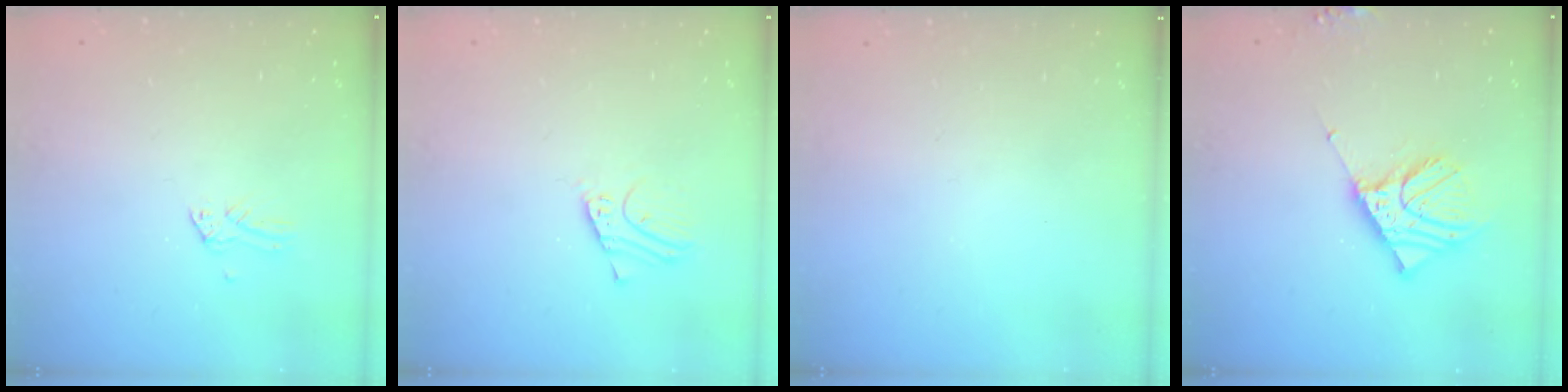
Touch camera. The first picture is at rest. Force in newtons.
{"total": 3.7, "press": 3.7, "slide": 0.2}
{"total": 0.0}
{"total": 9.6, "press": 9.5, "slide": 1.4}